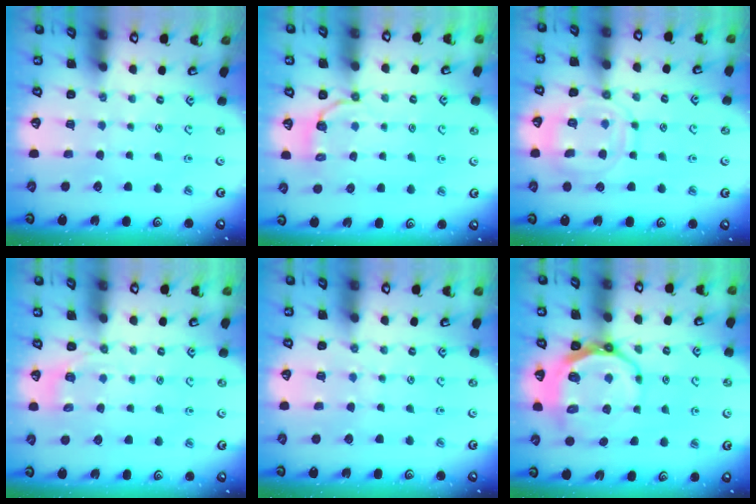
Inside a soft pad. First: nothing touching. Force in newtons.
{"total": 3.8, "press": 2.9, "slide": 2.5}
{"total": 13.9, "press": 13.8, "slide": 1.1}
{"total": 3.8, "press": 3.4, "slide": 1.7}
{"total": 6.3, "press": 6.3, "slide": 0.7}
{"total": 11.4, "press": 10.8, "slide": 3.7}